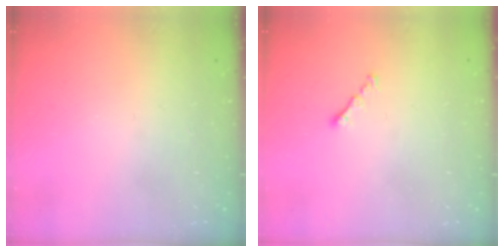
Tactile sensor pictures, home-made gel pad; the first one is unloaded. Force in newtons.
{"total": 0.8, "press": 0.7, "slide": 0.4}